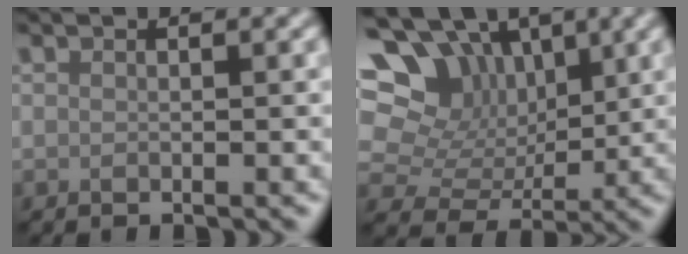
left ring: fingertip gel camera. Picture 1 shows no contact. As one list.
[{"total": 11.4, "force": [5.4, 8.2, 5.7], "torque": [-0.121, 0.045, 0.066]}]